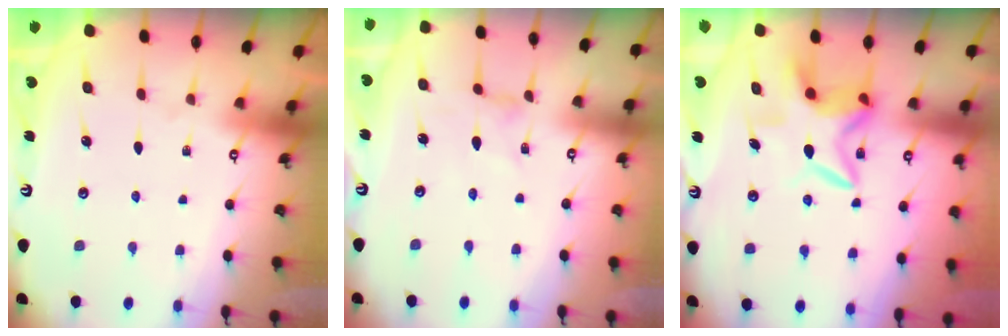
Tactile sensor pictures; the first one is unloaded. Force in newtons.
{"total": 0.0}
{"total": 7.5, "press": 7.3, "slide": 1.4}